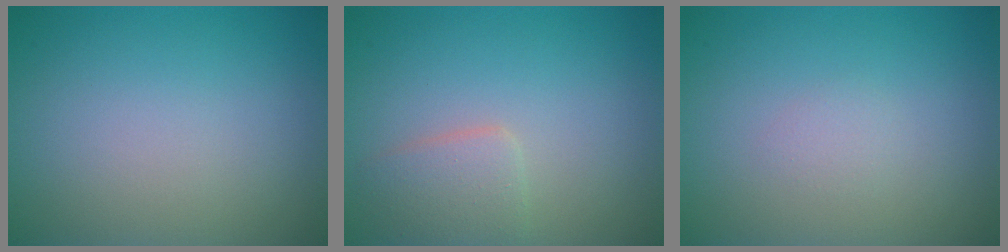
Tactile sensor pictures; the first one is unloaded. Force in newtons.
{"total": 2.4, "press": 2.4, "slide": 0.1}
{"total": 0.6, "press": 0.6, "slide": 0.1}